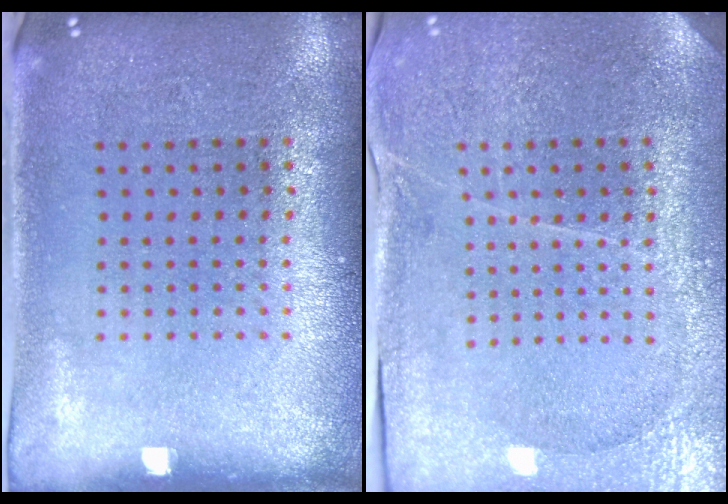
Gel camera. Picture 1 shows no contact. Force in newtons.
{"total": 3.7, "press": 3.5, "slide": 1.2}